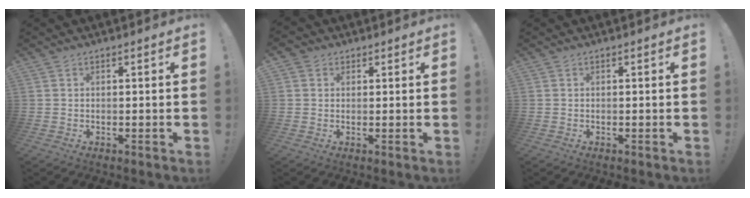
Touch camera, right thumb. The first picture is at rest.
{"total": 2.3, "force": [1.1, 1.9, 0.6], "torque": [-0.007, -0.003, 0.020]}
{"total": 0.0}